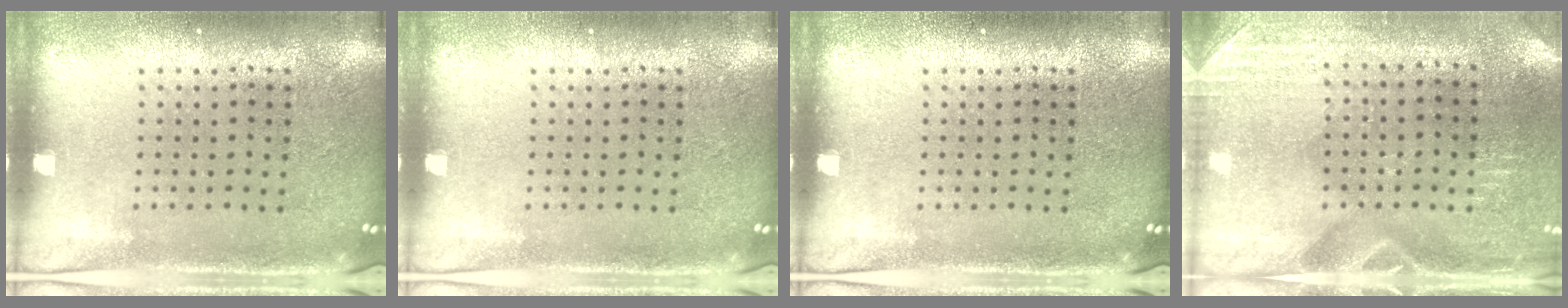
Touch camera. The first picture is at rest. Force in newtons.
{"total": 0.0}
{"total": 0.0}
{"total": 2.8, "press": 2.6, "slide": 1.2}